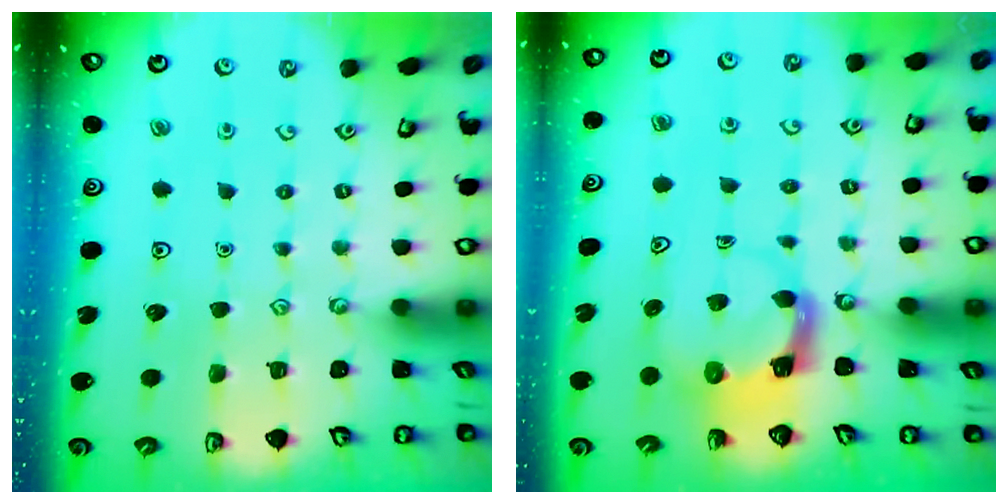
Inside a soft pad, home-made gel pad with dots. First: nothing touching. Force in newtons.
{"total": 4.0, "press": 3.9, "slide": 0.6}